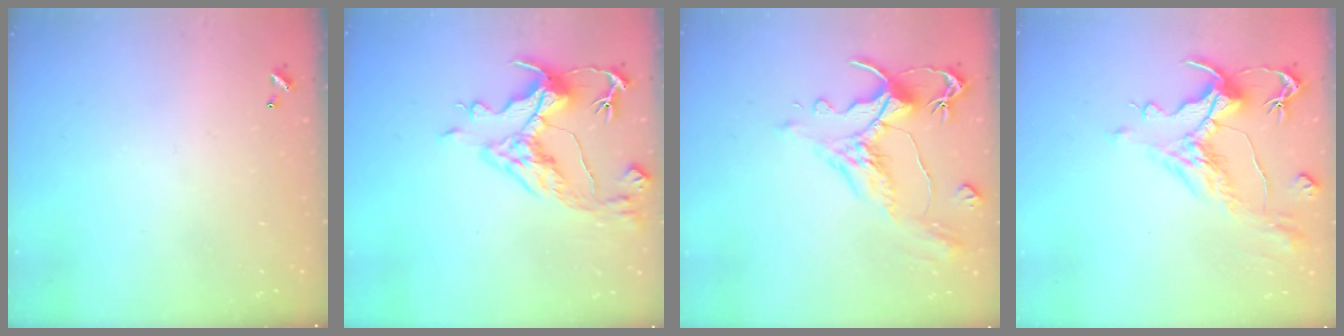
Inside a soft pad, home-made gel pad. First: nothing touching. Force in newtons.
{"total": 7.1, "press": 6.9, "slide": 1.4}
{"total": 1.6, "press": 0.4, "slide": 1.6}
{"total": 2.0, "press": 1.5, "slide": 1.4}